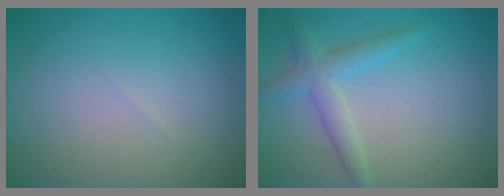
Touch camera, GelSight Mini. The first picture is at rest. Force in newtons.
{"total": 2.8, "press": 2.8, "slide": 0.0}